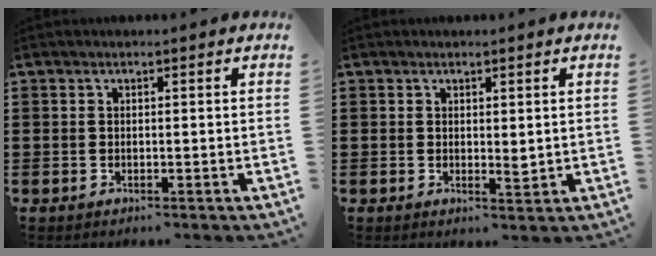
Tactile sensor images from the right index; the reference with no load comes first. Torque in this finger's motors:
{"motor_torque": [0.11, 0.02, 0.09, 0.02]}